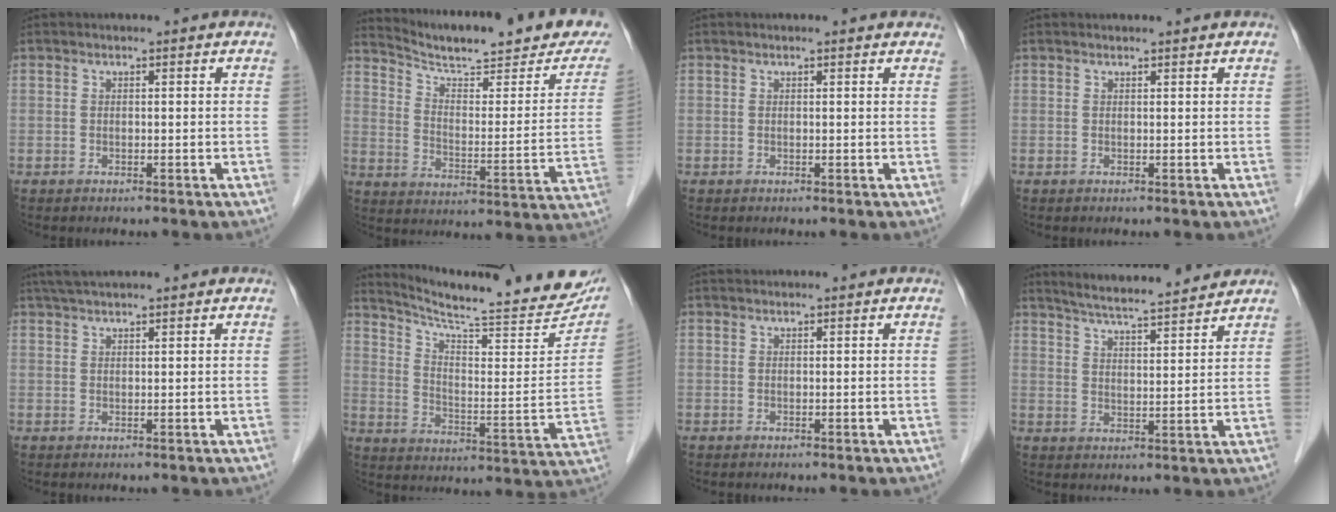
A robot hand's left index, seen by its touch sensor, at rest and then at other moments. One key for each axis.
{"total": 22.5, "fx": 19.7, "fy": 3.1, "fz": 10.4, "tx": -0.150, "ty": -0.037, "tz": 0.262}
{"total": 2.5, "fx": 2.3, "fy": 0.6, "fz": 0.8, "tx": -0.013, "ty": 0.011, "tz": 0.015}
{"total": 1.4, "fx": 1.4, "fy": 0.0, "fz": 0.2, "tx": -0.009, "ty": 0.009, "tz": 0.019}
{"total": 5.5, "fx": 4.8, "fy": 0.2, "fz": 2.6, "tx": -0.041, "ty": 0.038, "tz": 0.081}
{"total": 24.3, "fx": 21.9, "fy": 2.0, "fz": 10.4, "tx": -0.165, "ty": -0.075, "tz": 0.291}
{"total": 2.0, "fx": 2.0, "fy": 0.3, "fz": 0.5, "tx": -0.010, "ty": 0.028, "tz": 0.030}
{"total": 12.3, "fx": 11.5, "fy": 0.4, "fz": 4.4, "tx": -0.078, "ty": 0.013, "tz": 0.168}